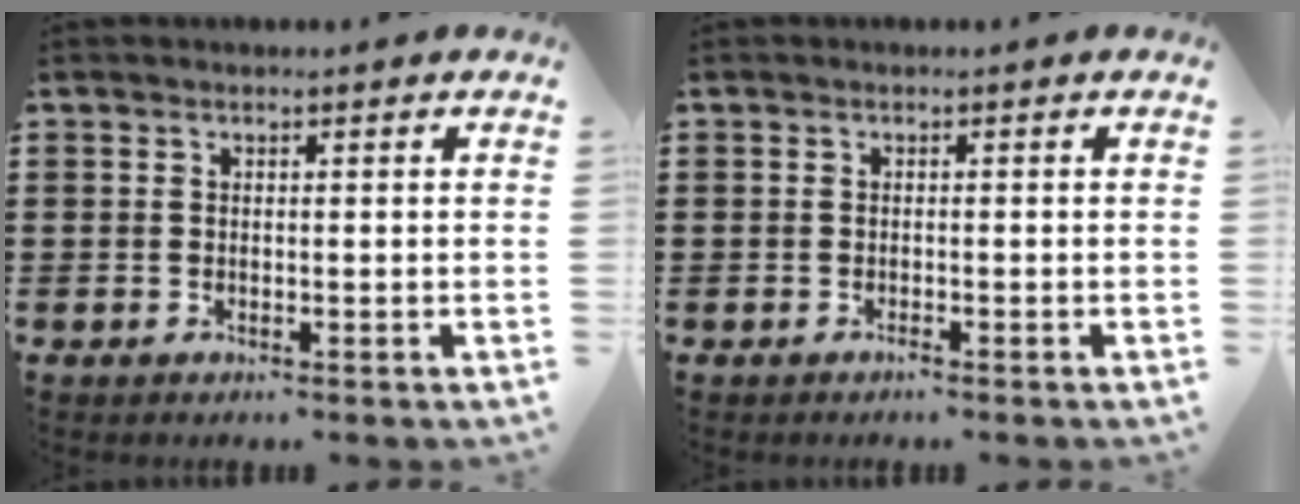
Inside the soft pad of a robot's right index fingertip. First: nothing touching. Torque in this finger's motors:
{"motor_torque": [-0.74, 0.92, -0.86, -0.21]}